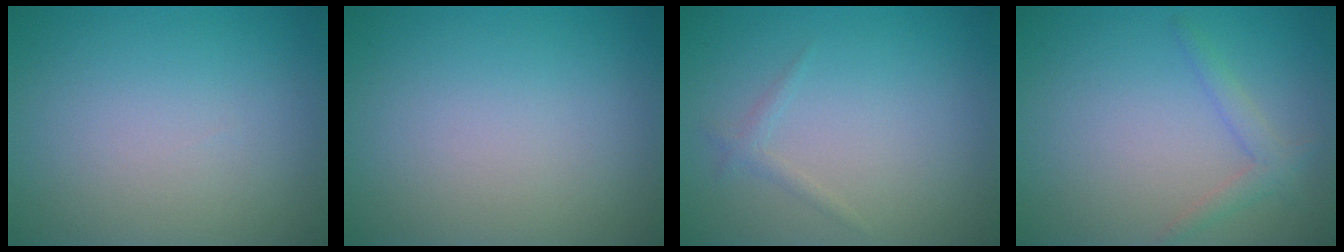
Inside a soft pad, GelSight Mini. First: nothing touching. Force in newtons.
{"total": 0.0}
{"total": 0.9, "press": 0.9, "slide": 0.1}
{"total": 1.8, "press": 1.8, "slide": 0.1}